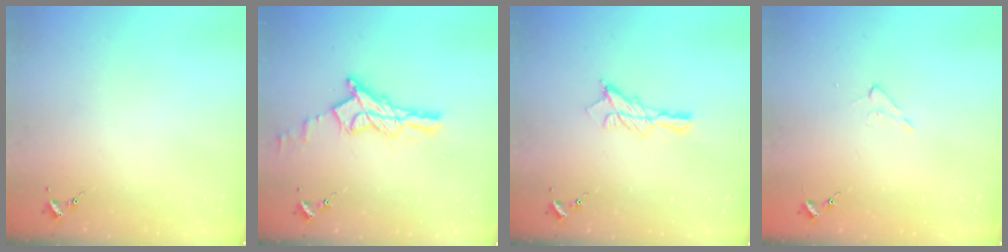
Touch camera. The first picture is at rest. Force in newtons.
{"total": 14.2, "press": 14.1, "slide": 1.0}
{"total": 9.5, "press": 9.5, "slide": 0.4}
{"total": 4.3, "press": 4.3, "slide": 0.7}